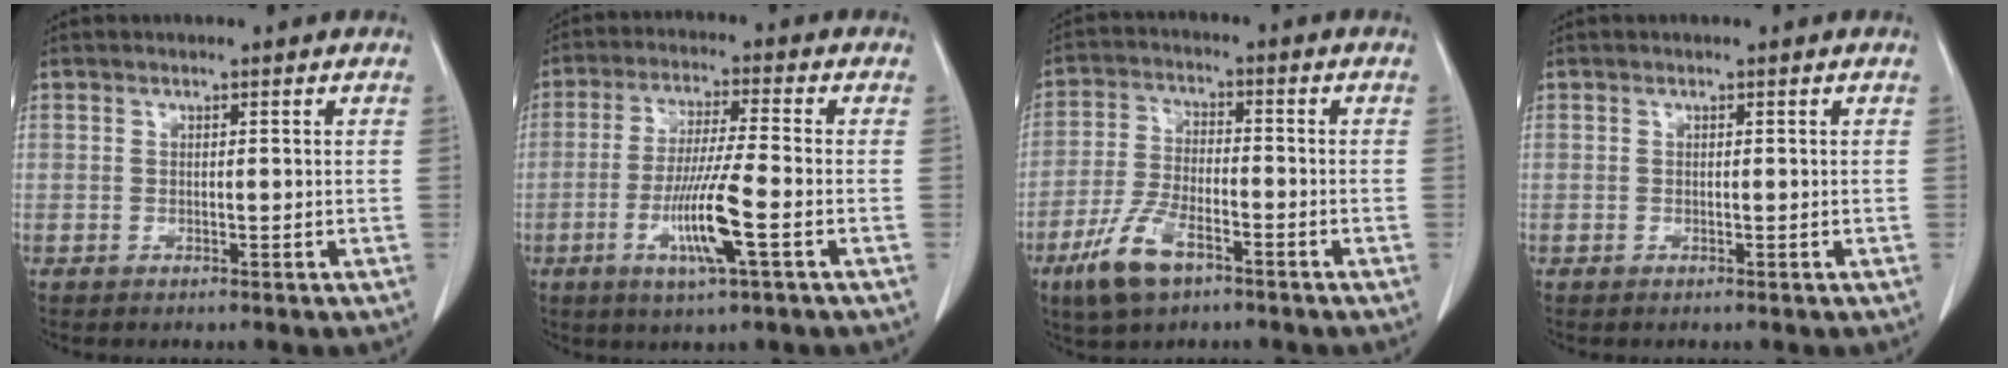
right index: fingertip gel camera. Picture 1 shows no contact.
{"total": 10.4, "force": [-3.5, 0.2, 9.8], "torque": [-0.191, -0.014, -0.066]}
{"total": 9.7, "force": [-5.7, 3.8, 7.0], "torque": [-0.156, -0.008, -0.105]}
{"total": 0.0}